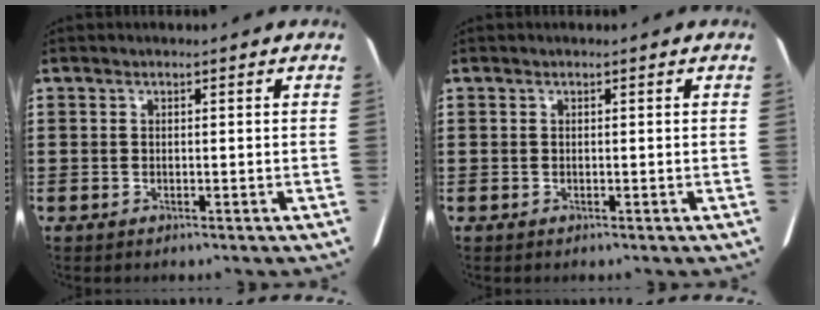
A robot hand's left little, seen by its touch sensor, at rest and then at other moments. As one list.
[{"total": 0.0}]